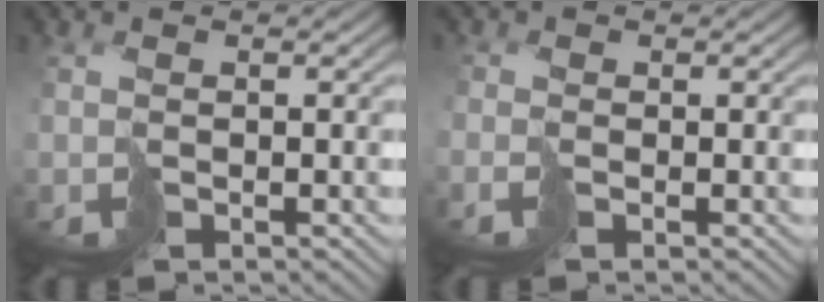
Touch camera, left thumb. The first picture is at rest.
{"total": 1.3, "force": [-0.8, 0.8, 0.6], "torque": [-0.020, -0.002, -0.022]}